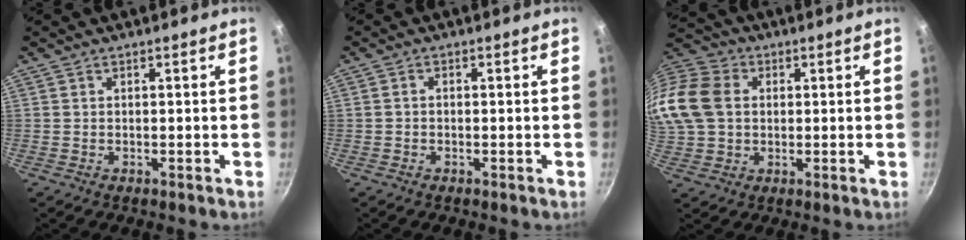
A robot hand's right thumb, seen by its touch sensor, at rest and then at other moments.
{"total": 0.8, "force": [-0.3, 0.6, 0.5], "torque": [-0.009, 0.007, -0.005]}
{"total": 22.5, "force": [3.5, 18.2, 12.7], "torque": [-0.315, 0.042, 0.059]}